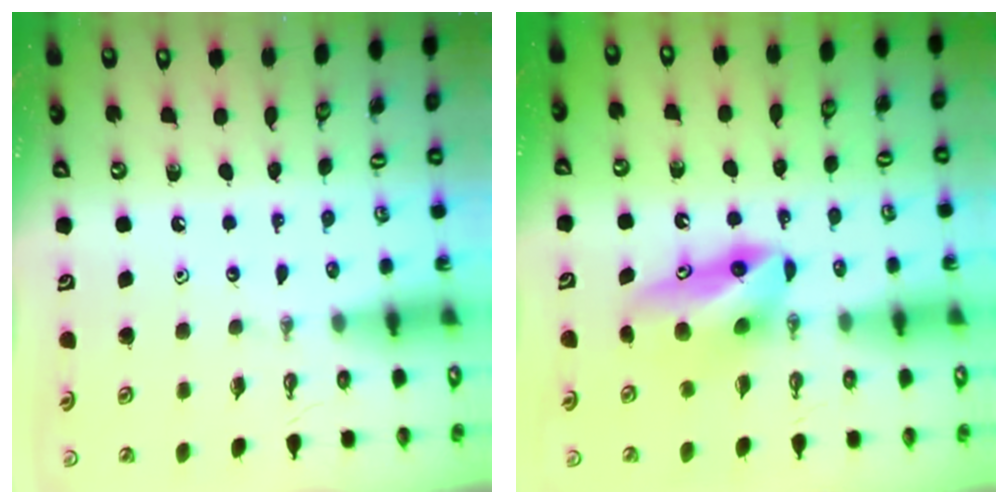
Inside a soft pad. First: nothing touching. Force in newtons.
{"total": 9.2, "press": 8.5, "slide": 3.6}